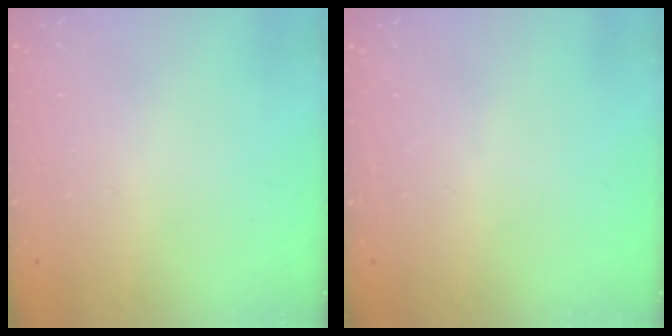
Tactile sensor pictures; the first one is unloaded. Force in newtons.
{"total": 0.0}